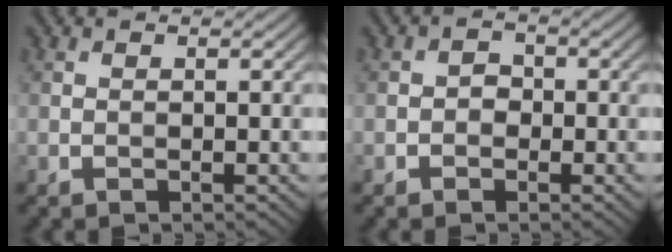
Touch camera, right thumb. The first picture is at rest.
{"total": 1.7, "force": [-0.6, 1.4, 0.7], "torque": [-0.008, 0.003, -0.016]}